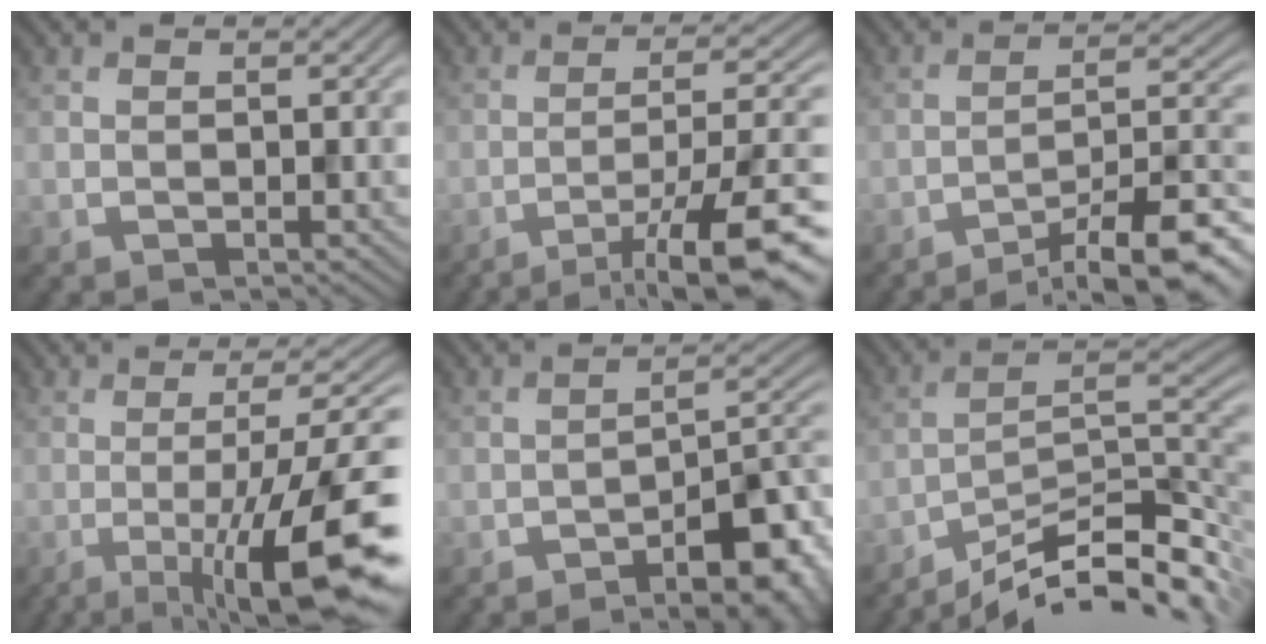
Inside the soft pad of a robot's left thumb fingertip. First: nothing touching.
{"total": 12.9, "force": [-8.0, 2.4, 9.8], "torque": [-0.156, 0.007, -0.118]}
{"total": 13.7, "force": [-10.0, 2.7, 9.0], "torque": [-0.148, 0.005, -0.148]}
{"total": 14.9, "force": [-5.0, 3.4, 13.7], "torque": [-0.173, 0.006, -0.083]}
{"total": 10.0, "force": [-6.4, 3.2, 7.0], "torque": [-0.085, 0.007, -0.097]}
{"total": 14.0, "force": [-10.6, 3.2, 8.6], "torque": [-0.143, 0.001, -0.176]}